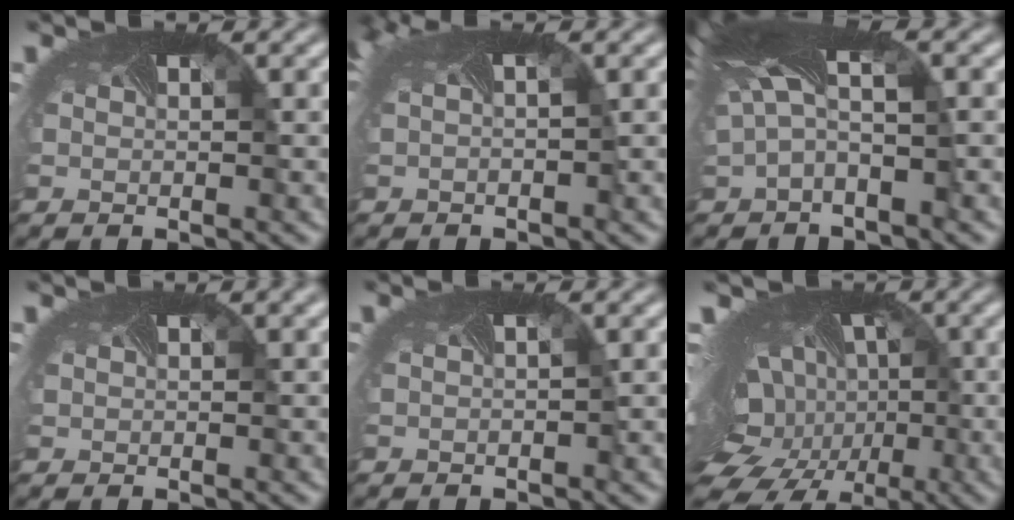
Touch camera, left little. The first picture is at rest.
{"total": 5.1, "force": [1.1, 2.6, 4.2], "torque": [-0.092, 0.013, 0.018]}
{"total": 6.9, "force": [2.1, 3.0, 5.8], "torque": [-0.159, 0.005, 0.036]}
{"total": 0.9, "force": [0.7, 0.2, 0.5], "torque": [-0.017, -0.005, 0.017]}
{"total": 0.9, "force": [0.0, 0.5, 0.7], "torque": [0.001, 0.009, -0.003]}
{"total": 17.2, "force": [-3.3, 12.8, 11.1], "torque": [-0.200, -0.019, -0.046]}